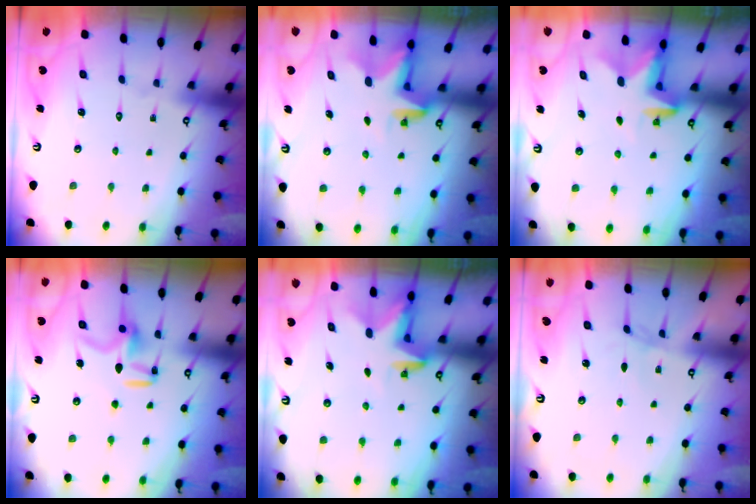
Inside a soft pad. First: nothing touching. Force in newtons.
{"total": 3.0, "press": 3.0, "slide": 0.1}
{"total": 2.7, "press": 2.6, "slide": 0.6}
{"total": 9.7, "press": 9.7, "slide": 0.2}
{"total": 2.9, "press": 2.9, "slide": 0.1}
{"total": 2.2, "press": 2.1, "slide": 0.4}